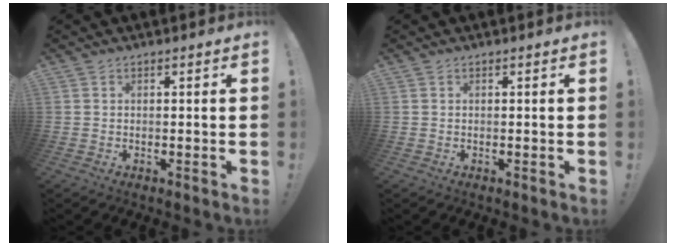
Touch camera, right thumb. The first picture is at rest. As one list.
[{"total": 0.0}]